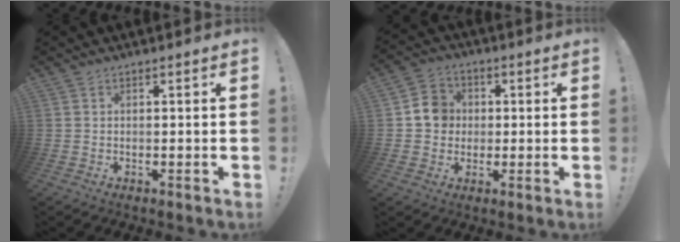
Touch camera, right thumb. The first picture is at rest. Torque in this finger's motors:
{"motor_torque": [0.06, 0.07, -0.05, 0.23, -0.10]}